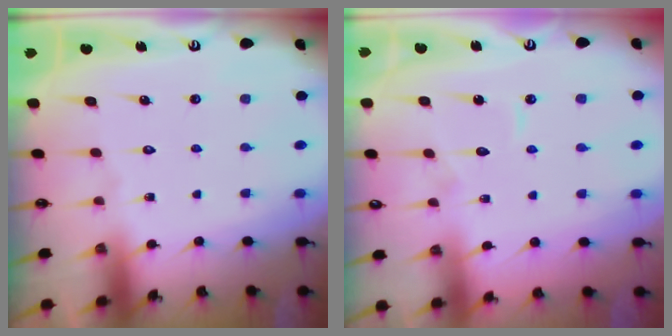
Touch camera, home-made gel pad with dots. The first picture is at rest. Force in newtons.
{"total": 3.9, "press": 3.8, "slide": 0.2}